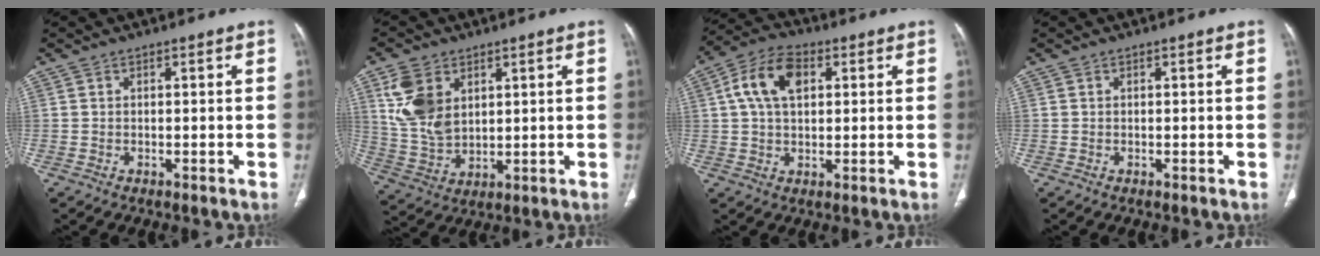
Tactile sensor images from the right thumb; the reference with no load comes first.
{"total": 10.9, "force": [4.2, 7.3, 6.9], "torque": [-0.122, -0.013, 0.097]}
{"total": 10.2, "force": [2.7, 6.3, 7.6], "torque": [-0.140, 0.017, 0.044]}
{"total": 0.0}